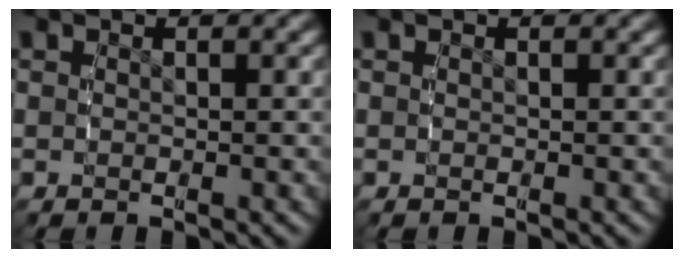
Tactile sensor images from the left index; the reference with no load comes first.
{"total": 0.0}